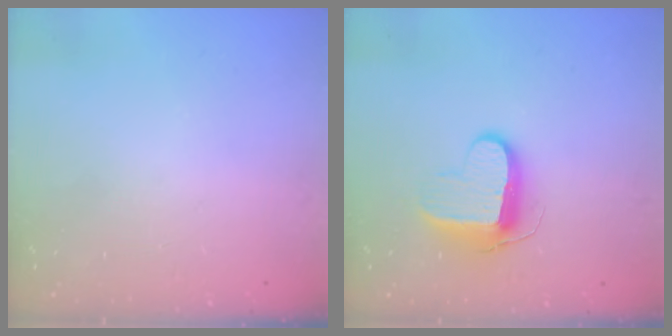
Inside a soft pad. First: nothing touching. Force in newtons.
{"total": 10.0, "press": 10.0, "slide": 0.2}